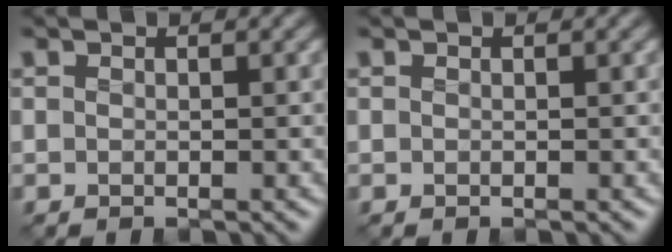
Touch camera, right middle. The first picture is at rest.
{"total": 0.0}